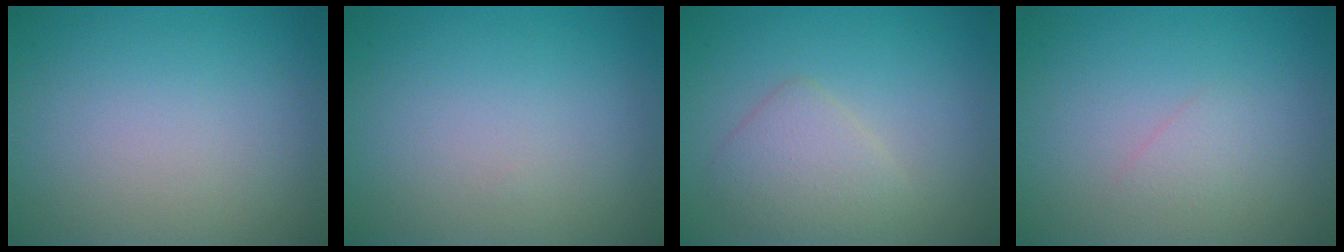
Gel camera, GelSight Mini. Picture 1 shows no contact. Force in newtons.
{"total": 0.0}
{"total": 2.9, "press": 2.9, "slide": 0.2}
{"total": 1.0, "press": 1.0, "slide": 0.1}